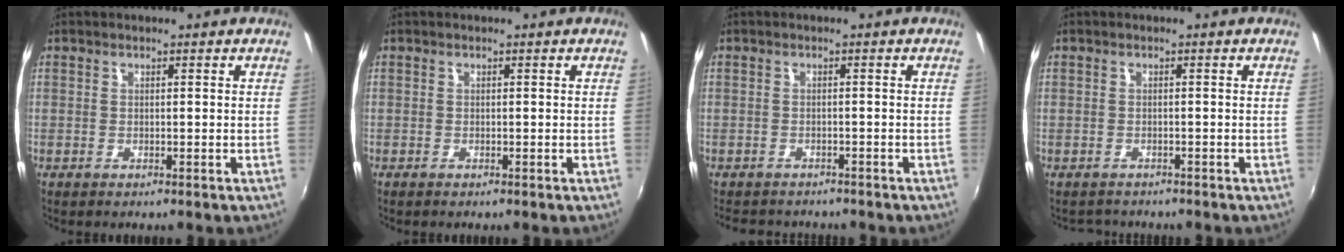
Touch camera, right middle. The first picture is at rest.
{"total": 0.0}
{"total": 5.5, "force": [-4.9, 1.8, 1.5], "torque": [-0.038, -0.015, -0.074]}
{"total": 1.9, "force": [-1.6, 0.9, -0.2], "torque": [-0.001, -0.001, -0.027]}